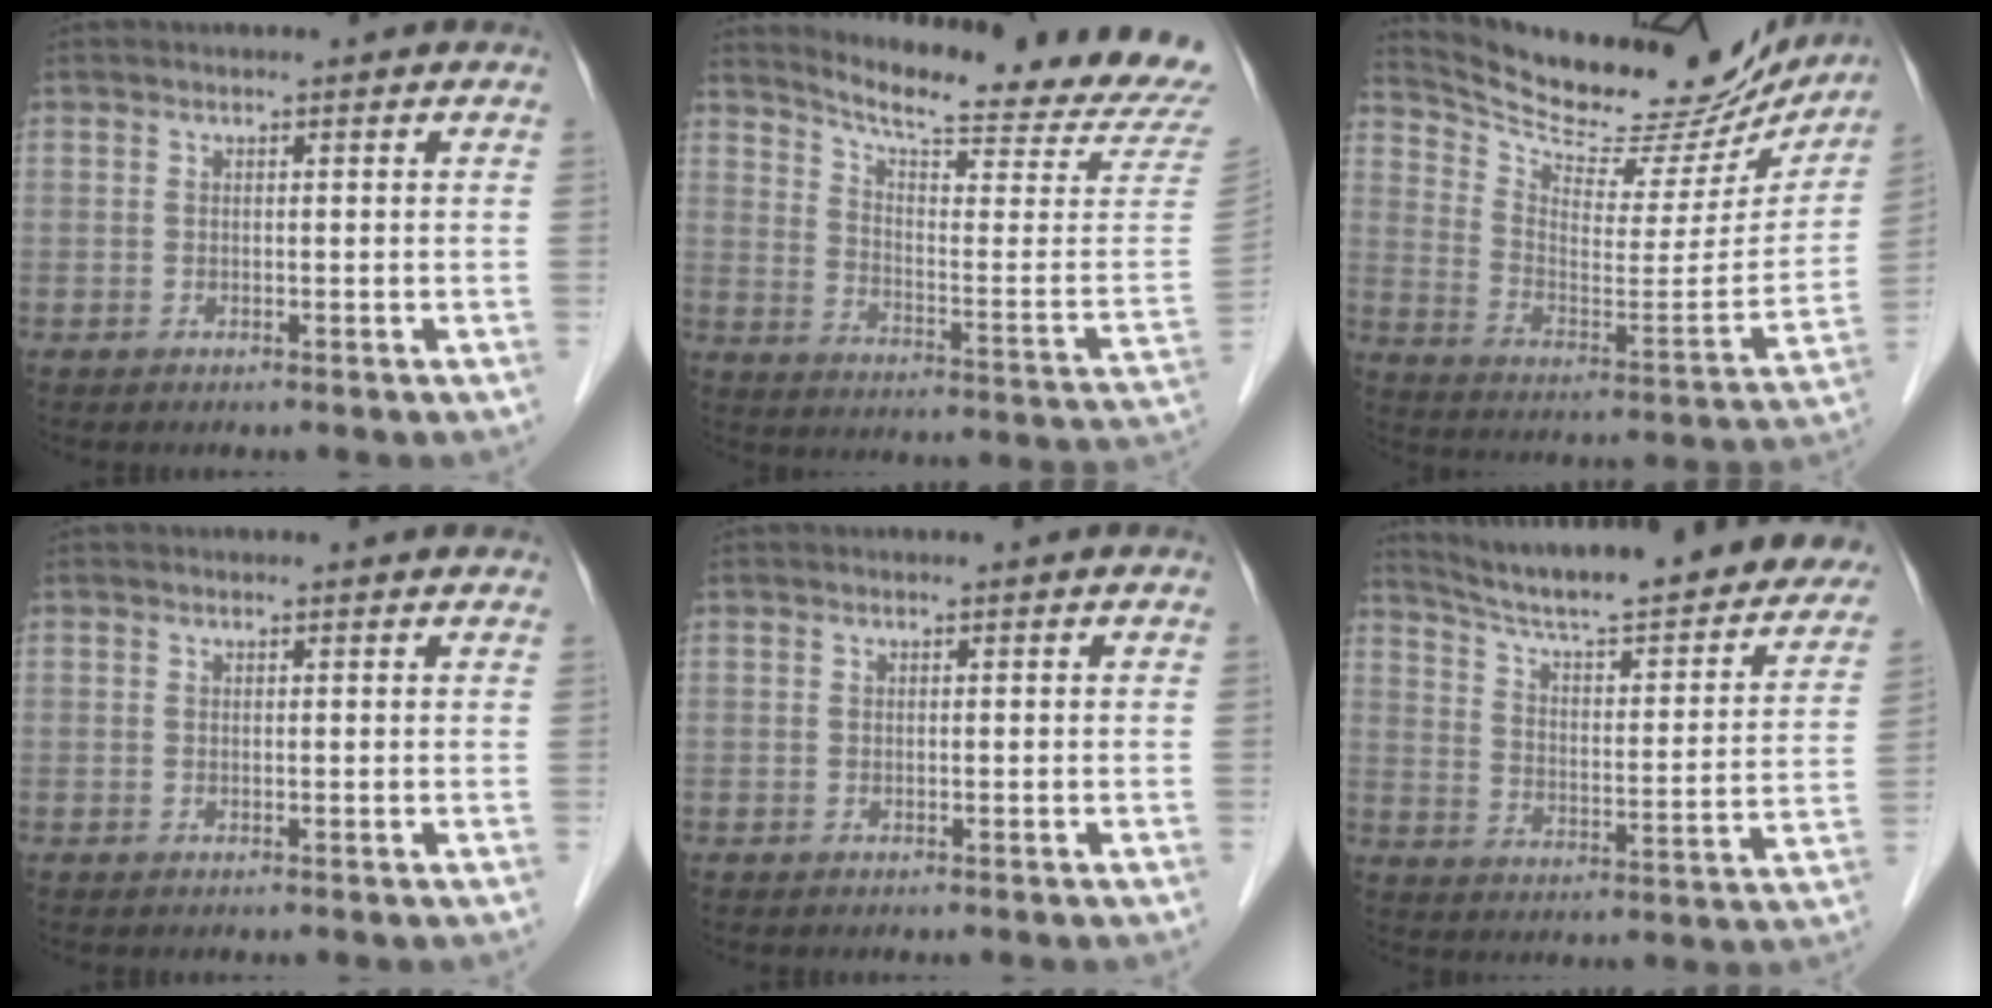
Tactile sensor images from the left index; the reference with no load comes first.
{"total": 21.4, "force": [20.0, -1.0, 7.4], "torque": [-0.130, -0.120, 0.254]}
{"total": 23.5, "force": [21.4, 6.0, 7.5], "torque": [-0.121, -0.045, 0.302]}
{"total": 0.8, "force": [0.8, 0.2, 0.1], "torque": [-0.013, 0.002, 0.006]}
{"total": 0.0}
{"total": 29.4, "force": [25.8, 4.3, 13.6], "torque": [-0.204, -0.051, 0.333]}